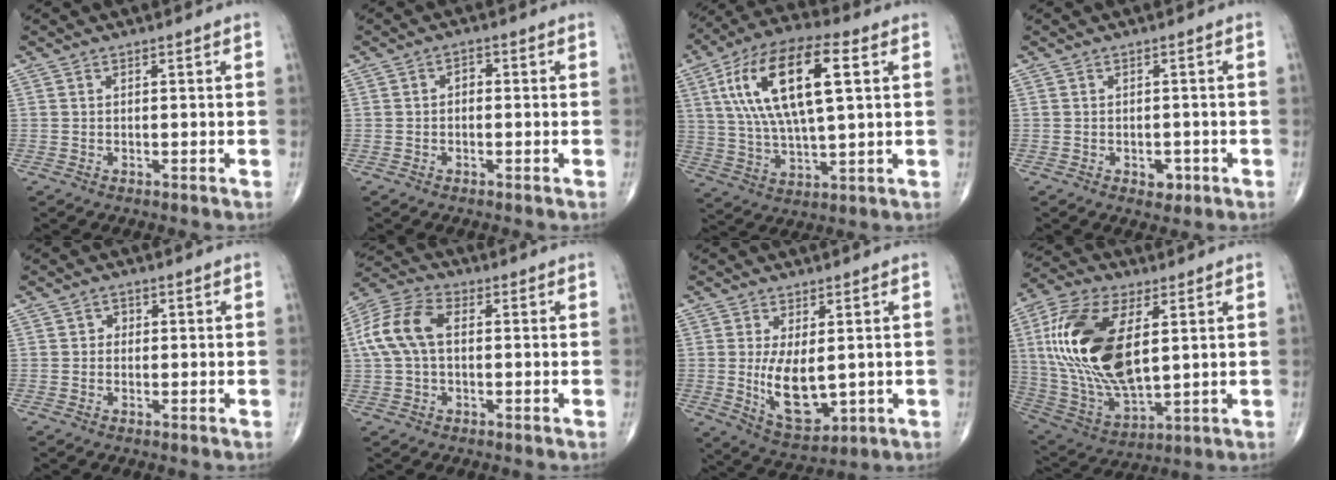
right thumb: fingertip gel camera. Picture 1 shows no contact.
{"total": 1.8, "force": [-0.2, 1.2, 1.3], "torque": [-0.014, 0.009, -0.008]}
{"total": 20.2, "force": [5.6, 7.7, 17.9], "torque": [-0.340, 0.011, 0.095]}
{"total": 2.5, "force": [-1.0, 1.7, 1.5], "torque": [-0.008, 0.002, -0.010]}
{"total": 1.4, "force": [0.1, 1.2, 0.5], "torque": [0.001, 0.003, -0.003]}
{"total": 10.6, "force": [1.0, 6.4, 8.4], "torque": [-0.188, 0.031, 0.012]}
{"total": 9.5, "force": [-0.1, 4.6, 8.3], "torque": [-0.134, -0.025, 0.017]}
{"total": 23.3, "force": [4.5, 11.6, 19.7], "torque": [-0.403, -0.019, 0.085]}